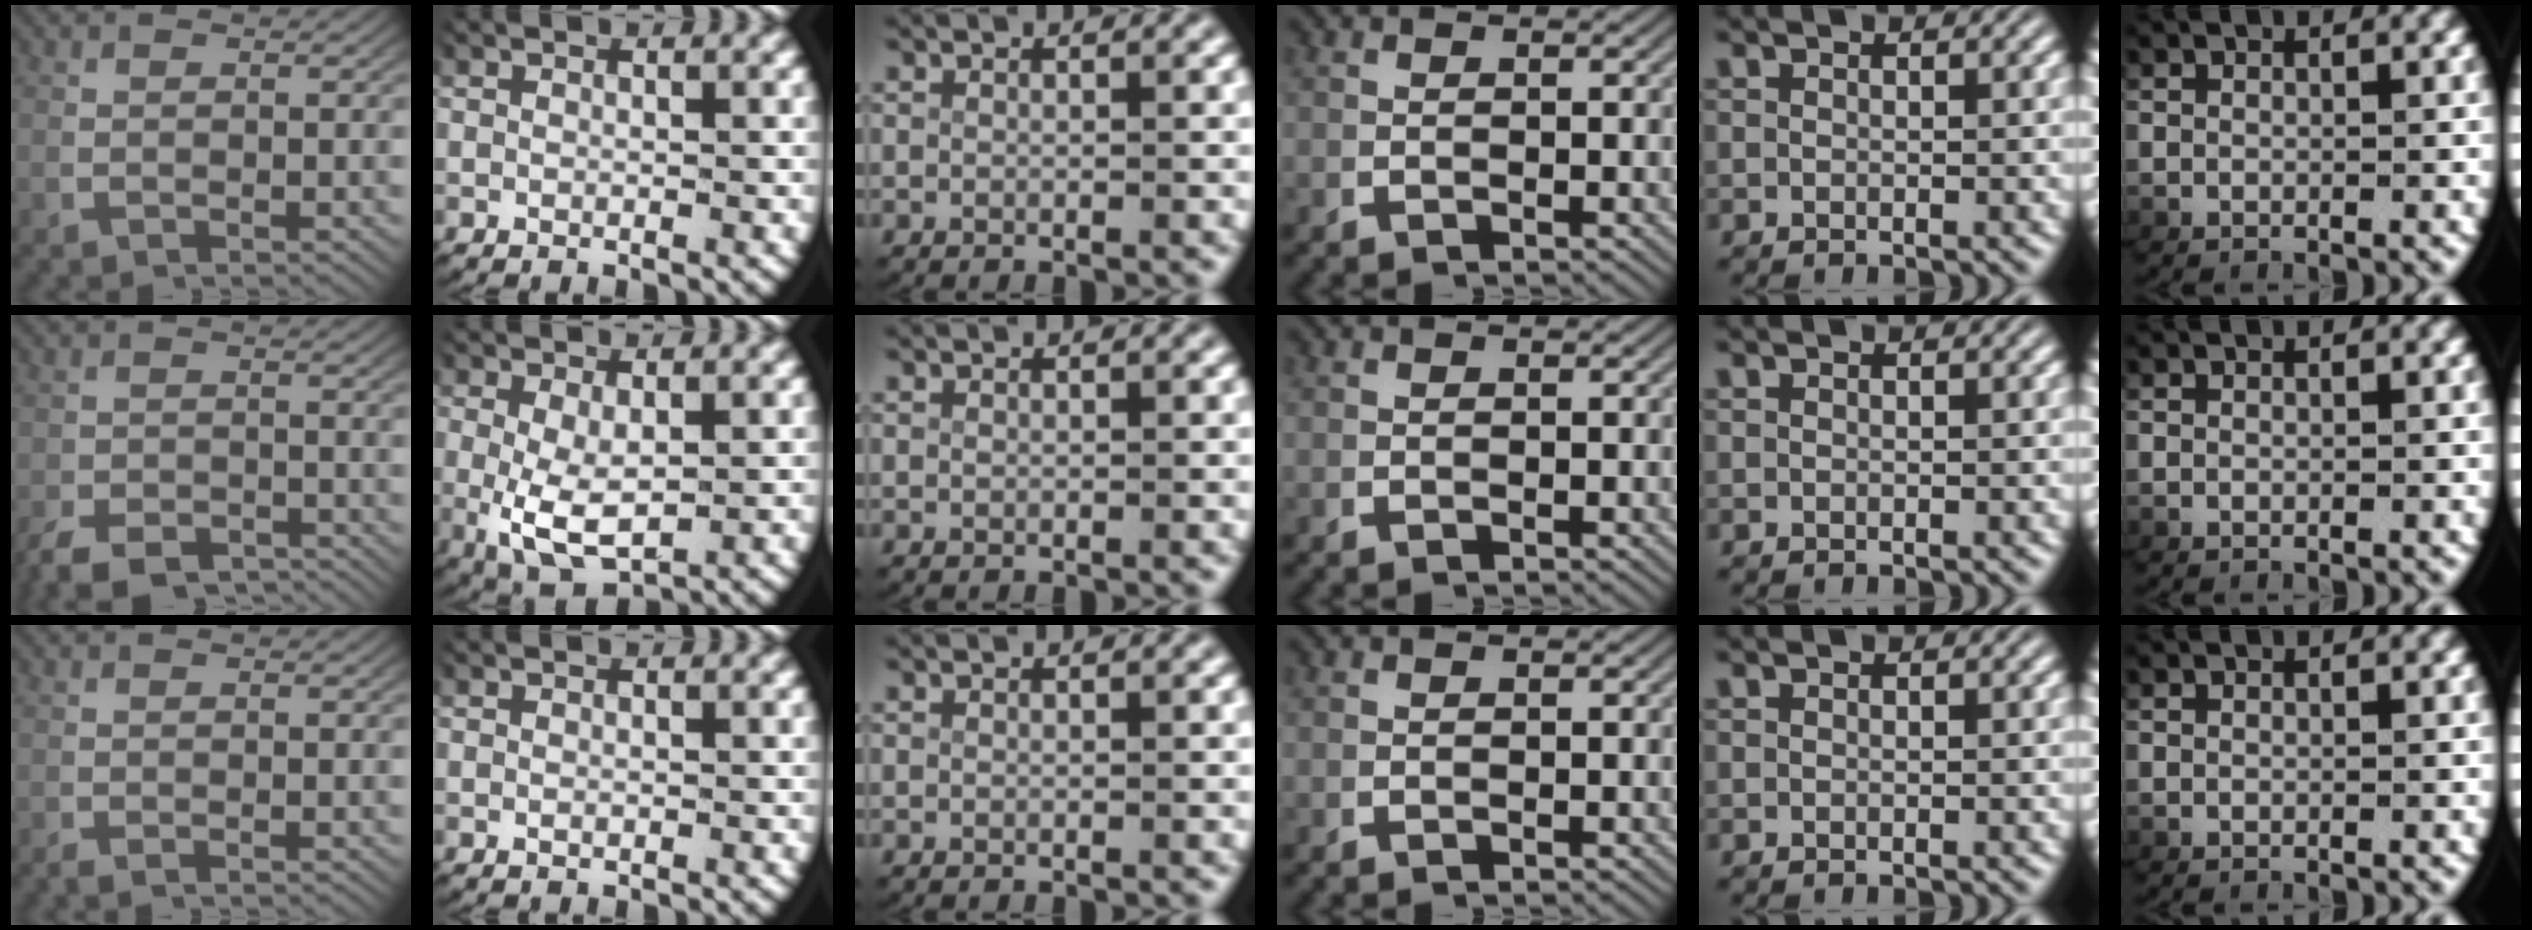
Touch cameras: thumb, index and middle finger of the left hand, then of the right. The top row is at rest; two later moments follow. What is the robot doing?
{"motion": "lift_and_place", "object": "card"}